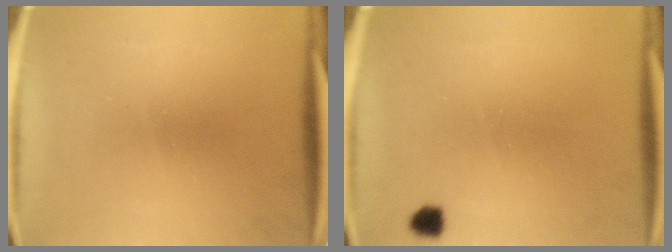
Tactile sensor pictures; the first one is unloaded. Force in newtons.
{"total": 2.0}